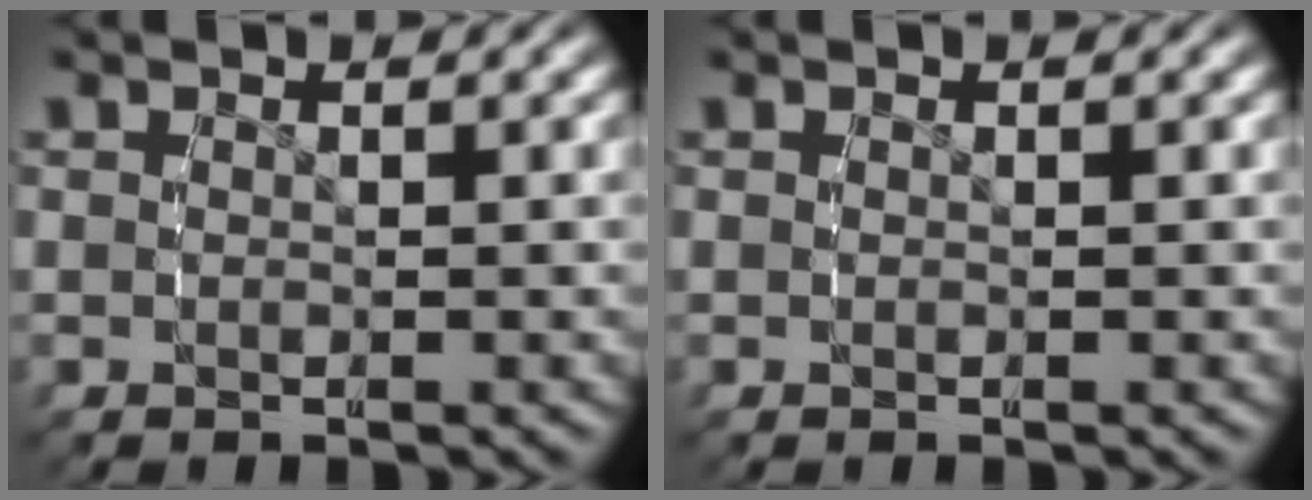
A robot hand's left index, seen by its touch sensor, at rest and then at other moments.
{"total": 0.0}